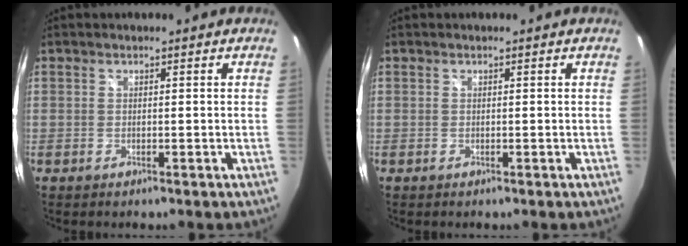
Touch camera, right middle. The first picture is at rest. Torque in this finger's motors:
{"motor_torque": [-0.05, -0.04, -0.02, -0.01]}